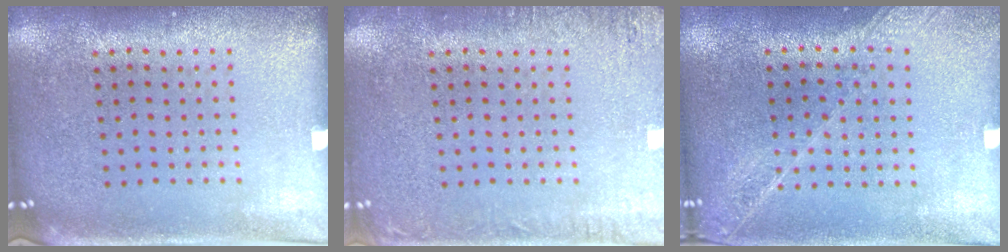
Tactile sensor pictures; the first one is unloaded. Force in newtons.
{"total": 2.2, "press": 2.1, "slide": 0.3}
{"total": 1.6, "press": 1.4, "slide": 0.8}